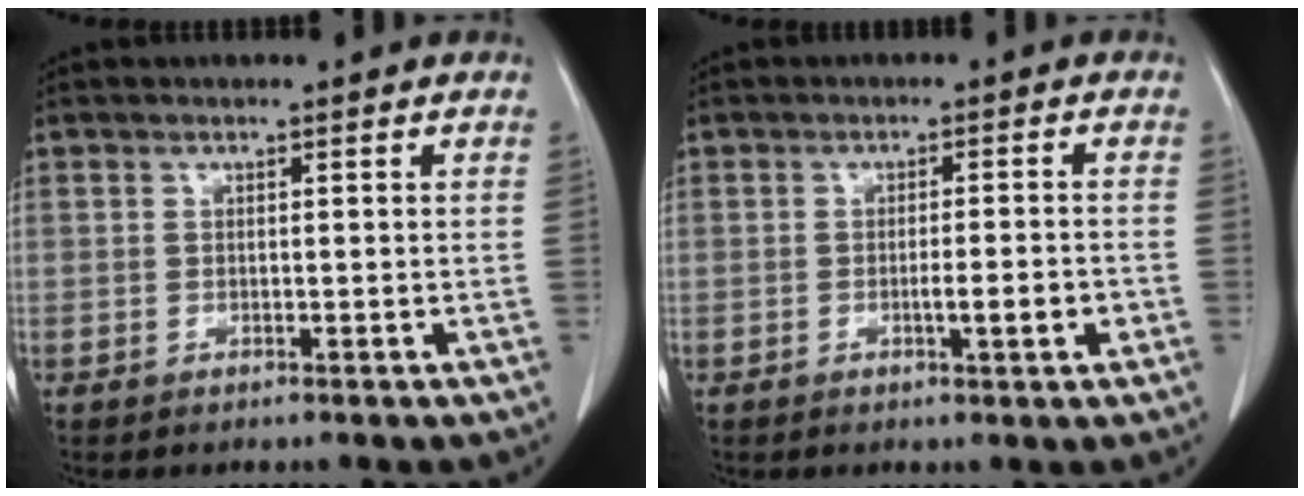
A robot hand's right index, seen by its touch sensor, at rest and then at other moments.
{"total": 3.6, "force": [-1.2, 0.3, 3.4], "torque": [-0.052, -0.002, -0.016]}